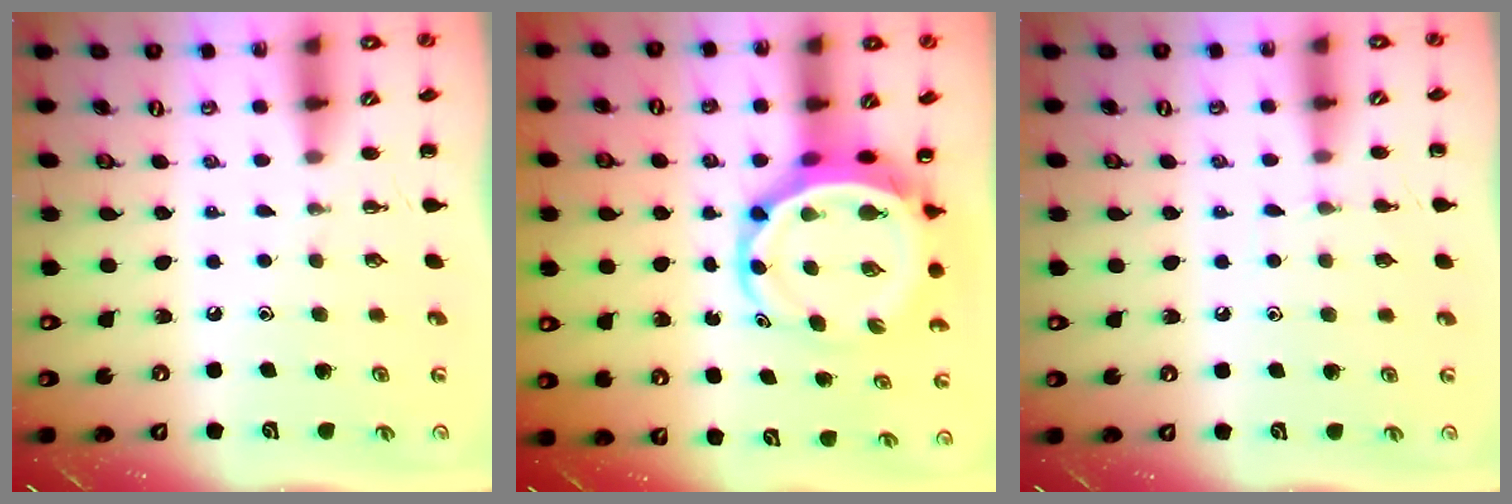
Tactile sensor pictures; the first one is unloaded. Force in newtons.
{"total": 8.0, "press": 7.7, "slide": 2.2}
{"total": 3.7, "press": 3.6, "slide": 1.1}